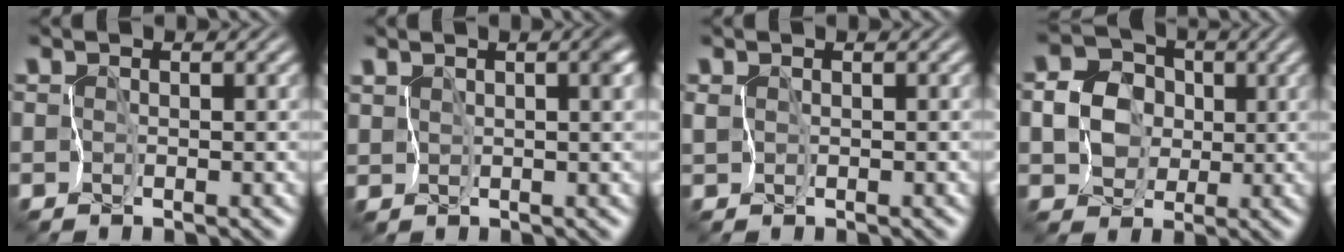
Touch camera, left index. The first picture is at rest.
{"total": 2.8, "force": [0.9, 1.0, 2.4], "torque": [-0.031, 0.003, 0.018]}
{"total": 0.7, "force": [0.1, 0.6, 0.4], "torque": [-0.010, -0.003, 0.003]}
{"total": 4.4, "force": [0.2, 3.8, 2.1], "torque": [-0.037, 0.014, -0.011]}